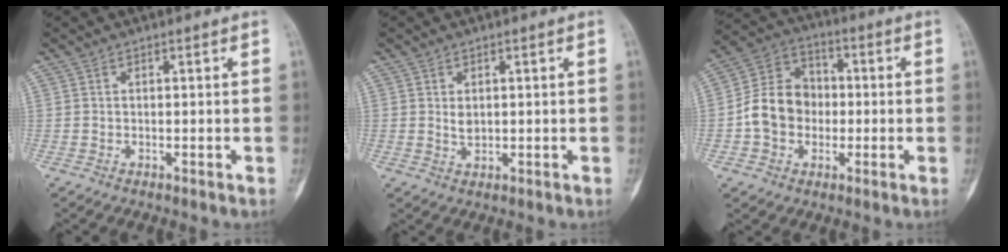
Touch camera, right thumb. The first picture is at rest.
{"total": 1.7, "force": [0.4, 1.1, 1.2], "torque": [-0.018, -0.005, 0.012]}
{"total": 11.5, "force": [-1.4, 9.5, 6.2], "torque": [-0.092, 0.035, -0.035]}